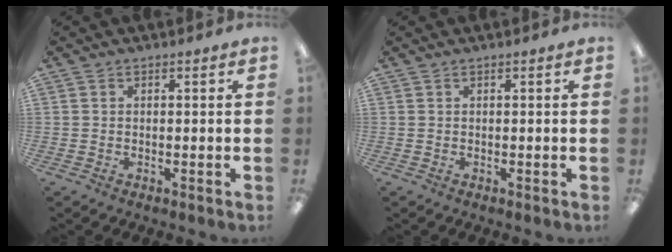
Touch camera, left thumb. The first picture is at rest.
{"total": 0.0}